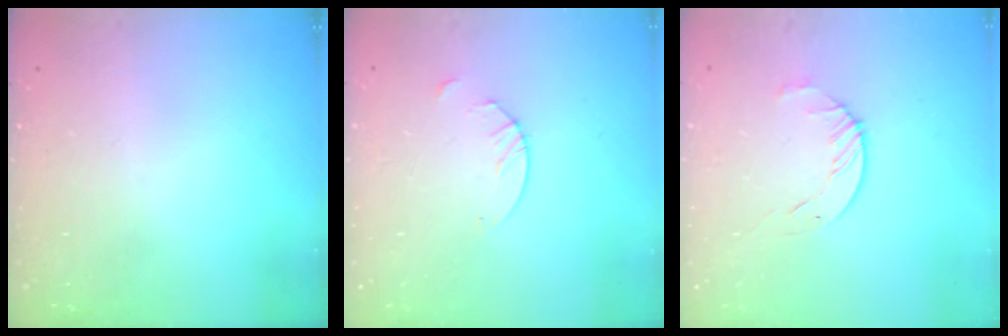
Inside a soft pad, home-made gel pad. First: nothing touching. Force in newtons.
{"total": 2.7, "press": 2.7, "slide": 0.2}
{"total": 3.4, "press": 3.4, "slide": 0.4}